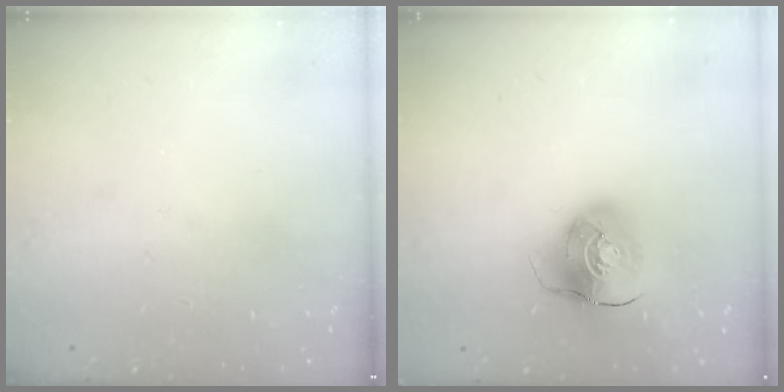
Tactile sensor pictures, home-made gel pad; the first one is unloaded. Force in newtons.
{"total": 8.9, "press": 8.9, "slide": 1.2}